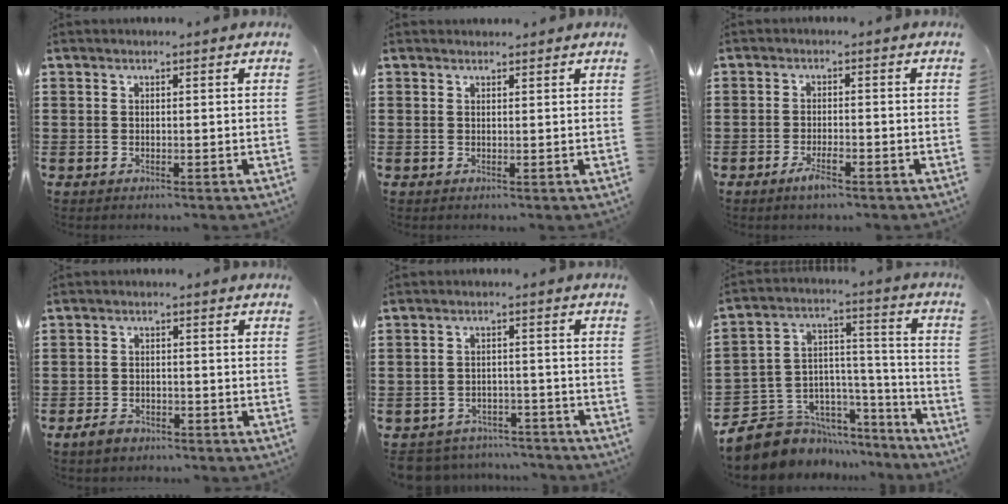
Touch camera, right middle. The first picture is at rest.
{"total": 0.8, "force": [0.8, 0.1, 0.0], "torque": [-0.002, 0.001, 0.015]}
{"total": 3.1, "force": [-1.9, 0.7, 2.3], "torque": [-0.052, -0.002, -0.039]}
{"total": 2.4, "force": [-1.9, 1.1, 0.9], "torque": [-0.027, 0.002, -0.041]}
{"total": 4.0, "force": [-4.0, 0.8, -0.1], "torque": [-0.006, 0.005, -0.085]}
{"total": 9.1, "force": [-7.3, 5.3, 1.4], "torque": [-0.054, 0.008, -0.137]}